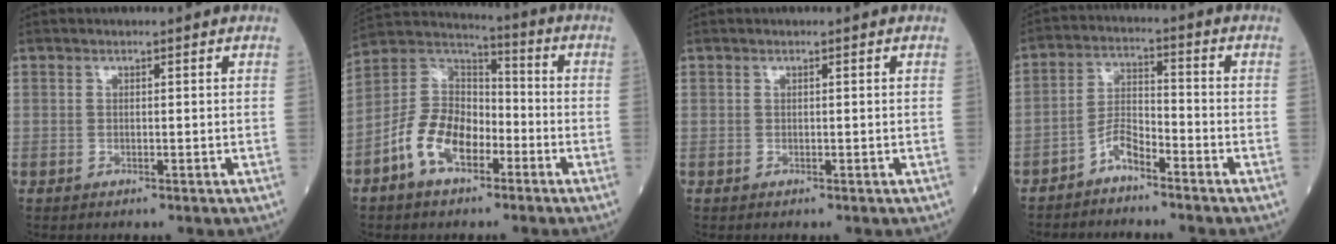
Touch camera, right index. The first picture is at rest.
{"total": 11.1, "force": [-5.2, 6.3, 7.6], "torque": [-0.168, 0.023, -0.099]}
{"total": 0.0}
{"total": 4.4, "force": [-3.5, 1.3, 2.5], "torque": [-0.050, 0.005, -0.066]}